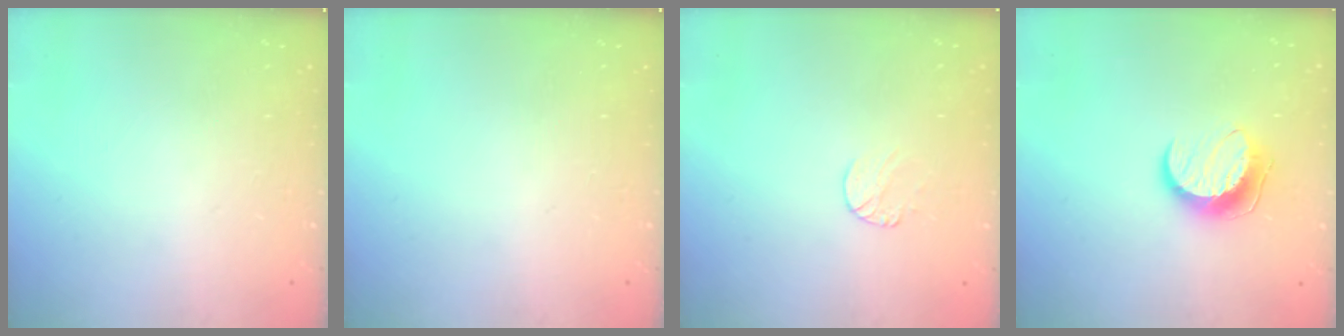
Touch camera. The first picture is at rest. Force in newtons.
{"total": 0.0}
{"total": 5.0, "press": 5.0, "slide": 0.5}
{"total": 10.5, "press": 10.5, "slide": 0.4}